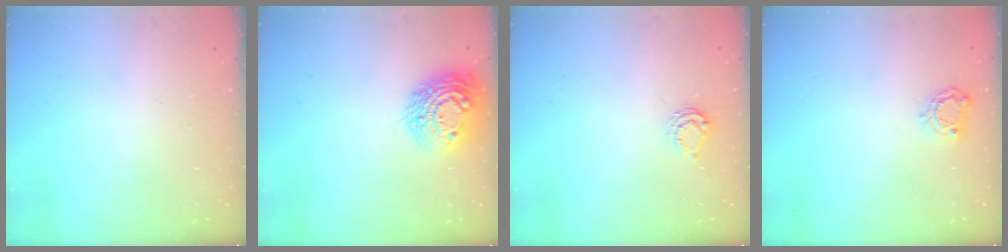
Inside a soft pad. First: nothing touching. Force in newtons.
{"total": 15.5, "press": 15.4, "slide": 1.0}
{"total": 4.6, "press": 4.5, "slide": 0.6}
{"total": 5.3, "press": 5.3, "slide": 0.7}